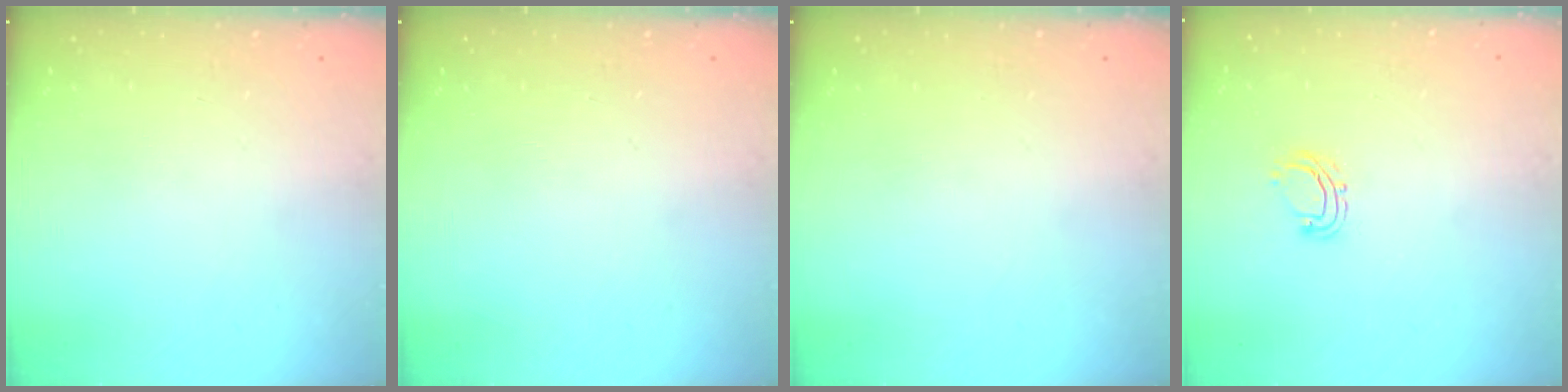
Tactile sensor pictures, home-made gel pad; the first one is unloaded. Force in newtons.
{"total": 0.0}
{"total": 0.0}
{"total": 5.0, "press": 4.9, "slide": 1.0}